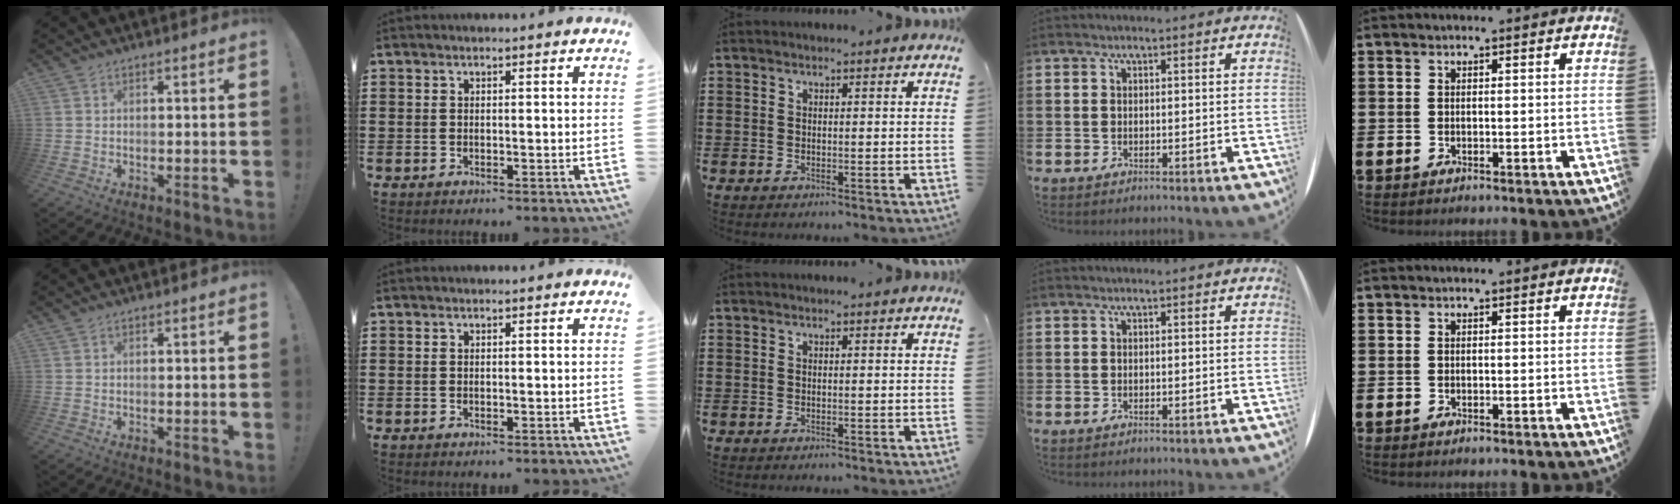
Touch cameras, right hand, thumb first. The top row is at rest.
{}